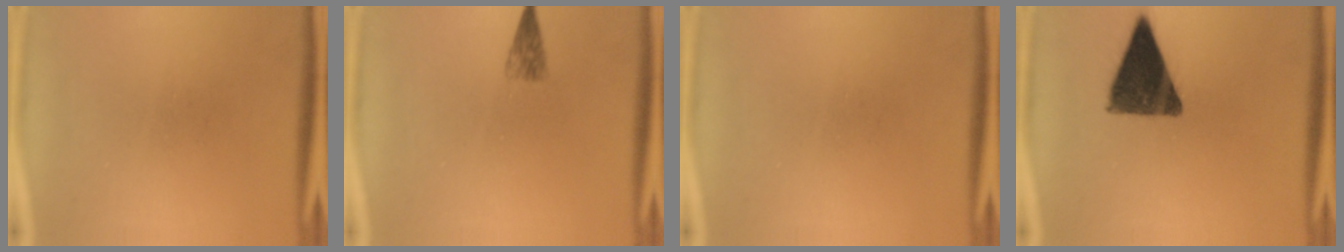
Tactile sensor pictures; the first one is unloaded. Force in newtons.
{"total": 2.0}
{"total": 0.0}
{"total": 12.6}